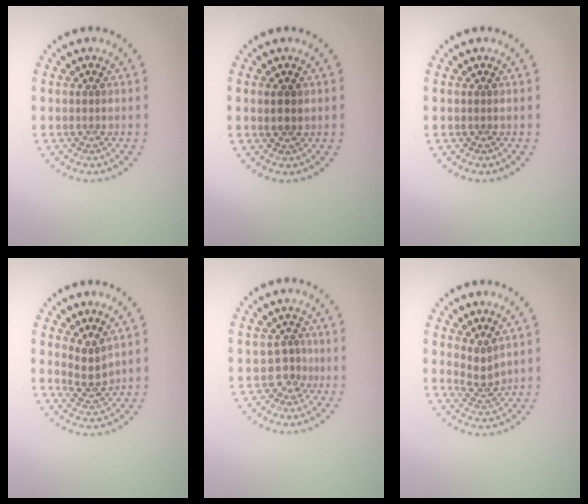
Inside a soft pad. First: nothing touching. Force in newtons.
{"total": 1.5, "press": 1.4, "slide": 0.4}
{"total": 0.0}
{"total": 2.2, "press": 1.6, "slide": 1.5}
{"total": 1.8, "press": 1.1, "slide": 1.4}
{"total": 2.1, "press": 1.5, "slide": 1.5}